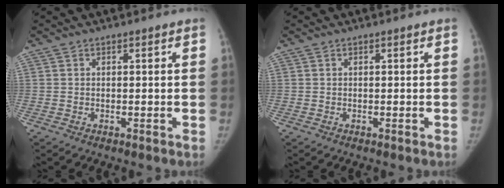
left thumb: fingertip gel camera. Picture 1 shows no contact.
{"total": 0.0}